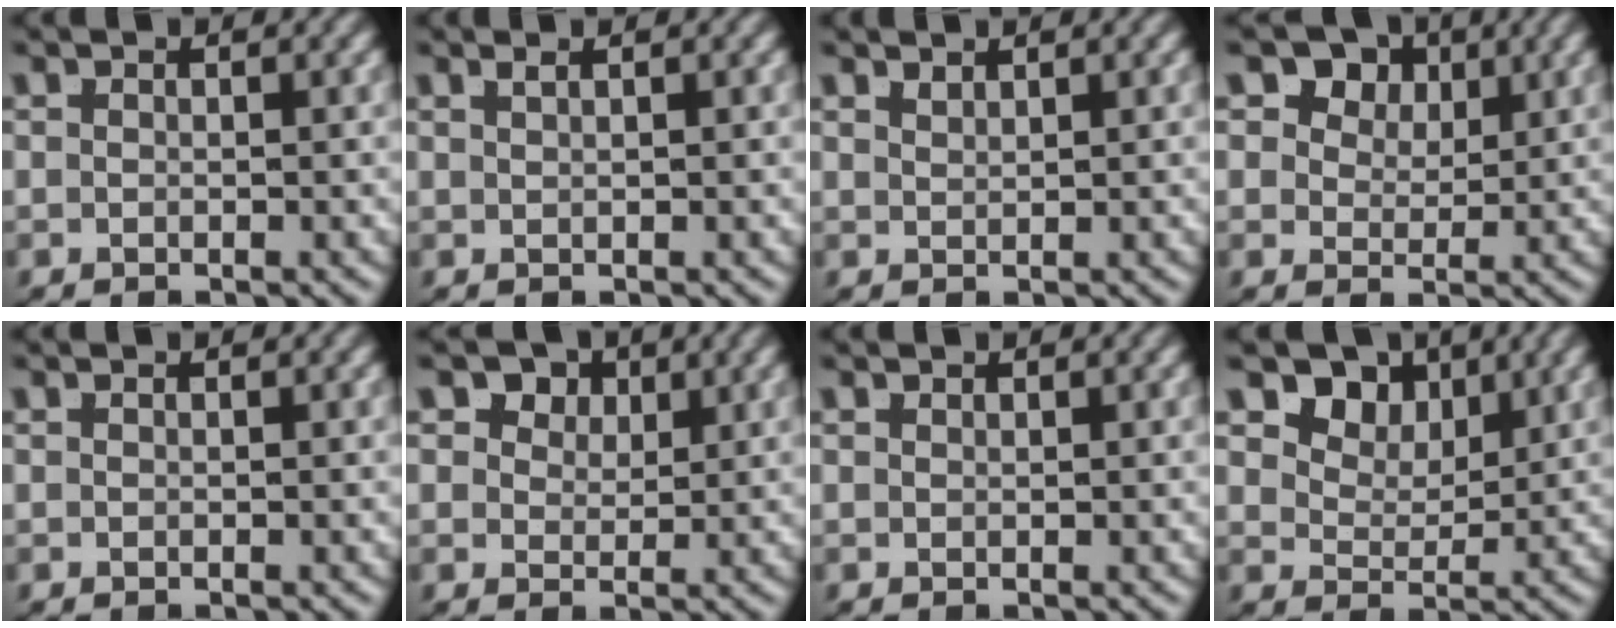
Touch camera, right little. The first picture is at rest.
{"total": 1.2, "force": [0.4, -1.1, 0.1], "torque": [0.008, 0.002, 0.013]}
{"total": 1.5, "force": [1.0, -1.1, -0.2], "torque": [0.016, 0.000, 0.027]}
{"total": 8.2, "force": [3.3, 6.2, 4.1], "torque": [-0.076, -0.003, 0.051]}
{"total": 0.0}
{"total": 5.9, "force": [2.6, 4.5, 2.8], "torque": [-0.054, -0.005, 0.043]}
{"total": 0.7, "force": [0.4, -0.6, -0.2], "torque": [0.013, 0.000, 0.010]}
{"total": 8.7, "force": [4.3, 6.3, 4.2], "torque": [-0.081, 0.004, 0.059]}